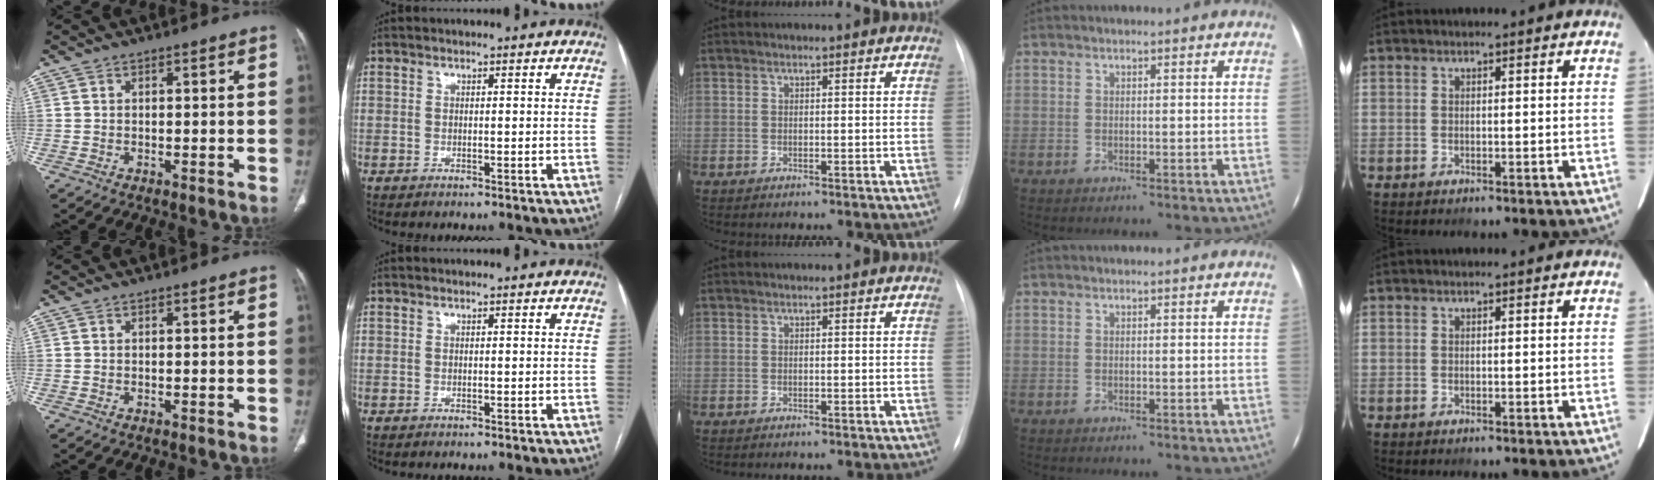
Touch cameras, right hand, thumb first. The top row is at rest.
{}